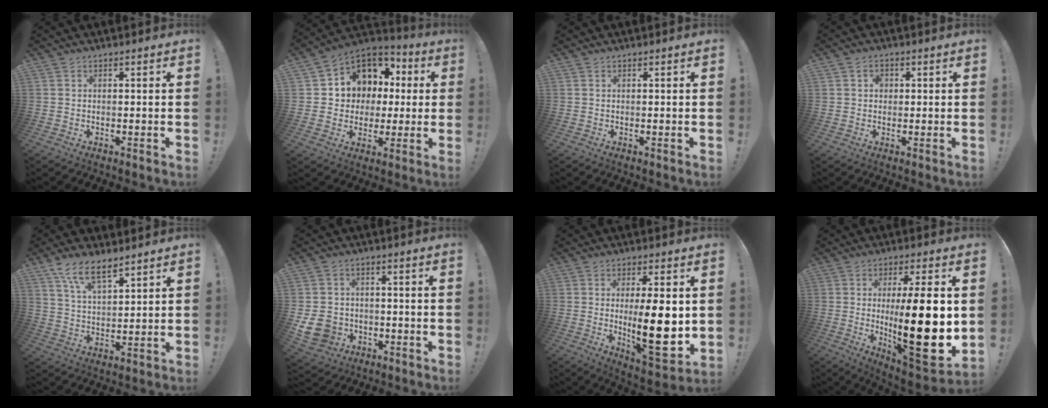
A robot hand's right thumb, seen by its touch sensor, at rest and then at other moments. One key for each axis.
{"total": 10.4, "fx": 2.6, "fy": 9.6, "fz": 2.9, "tx": -0.044, "ty": -0.022, "tz": 0.068}
{"total": 0.0}
{"total": 2.3, "fx": 0.3, "fy": 2.1, "fz": 0.9, "tx": -0.003, "ty": 0.000, "tz": 0.002}
{"total": 9.7, "fx": 7.1, "fy": 3.6, "fz": 5.5, "tx": -0.107, "ty": -0.034, "tz": 0.136}
{"total": 10.0, "fx": -2.9, "fy": 8.4, "fz": 4.6, "tx": -0.091, "ty": 0.013, "tz": -0.052}
{"total": 17.5, "fx": 0.2, "fy": 5.1, "fz": 16.8, "tx": -0.253, "ty": -0.028, "tz": 0.004}
{"total": 23.6, "fx": -0.1, "fy": 5.6, "fz": 23.0, "tx": -0.376, "ty": -0.028, "tz": 0.003}